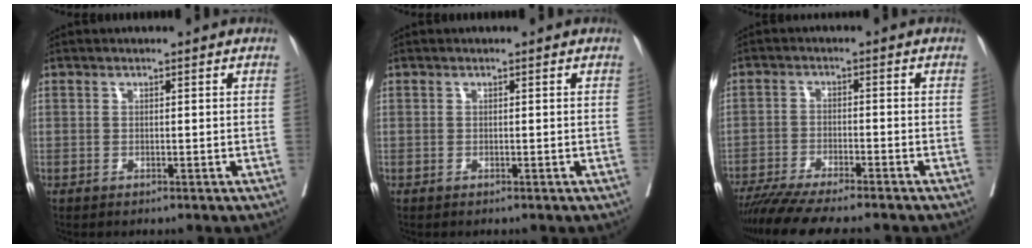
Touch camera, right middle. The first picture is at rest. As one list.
[{"total": 0.0}, {"total": 12.3, "force": [-10.6, 0.6, 6.1], "torque": [-0.088, -0.026, -0.165]}]